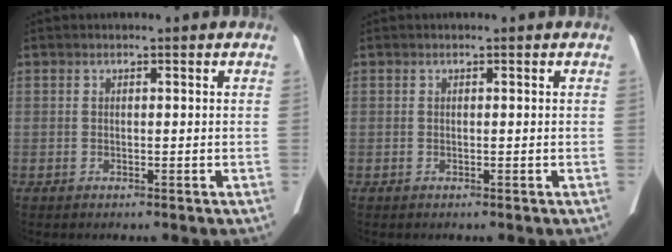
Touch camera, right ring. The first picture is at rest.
{"total": 0.0}